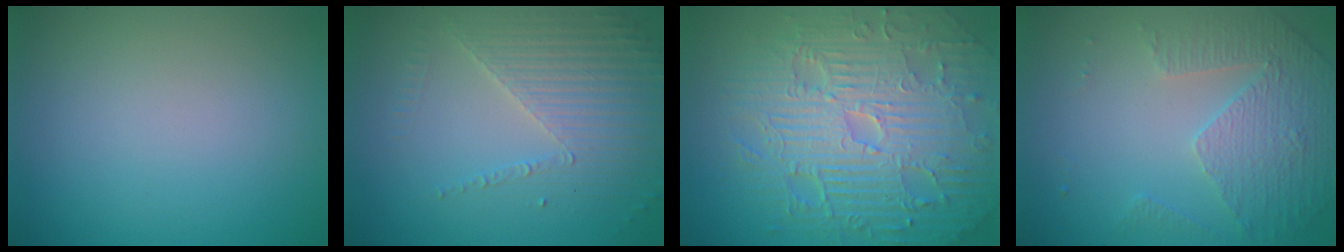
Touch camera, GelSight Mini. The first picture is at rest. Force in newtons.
{"total": 3.6, "press": 3.3, "slide": 1.4}
{"total": 11.3, "press": 7.2, "slide": 8.7}
{"total": 4.9, "press": 3.4, "slide": 3.4}